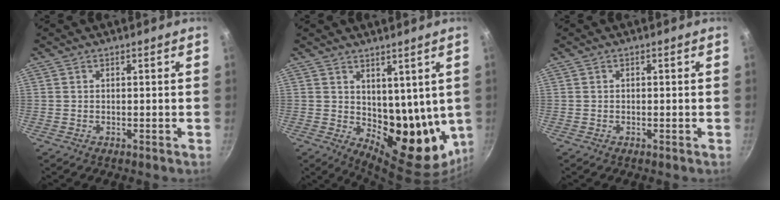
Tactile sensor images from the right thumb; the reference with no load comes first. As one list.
[{"total": 14.4, "force": [2.6, 8.4, 11.4], "torque": [-0.107, -0.049, 0.056]}, {"total": 0.0}]